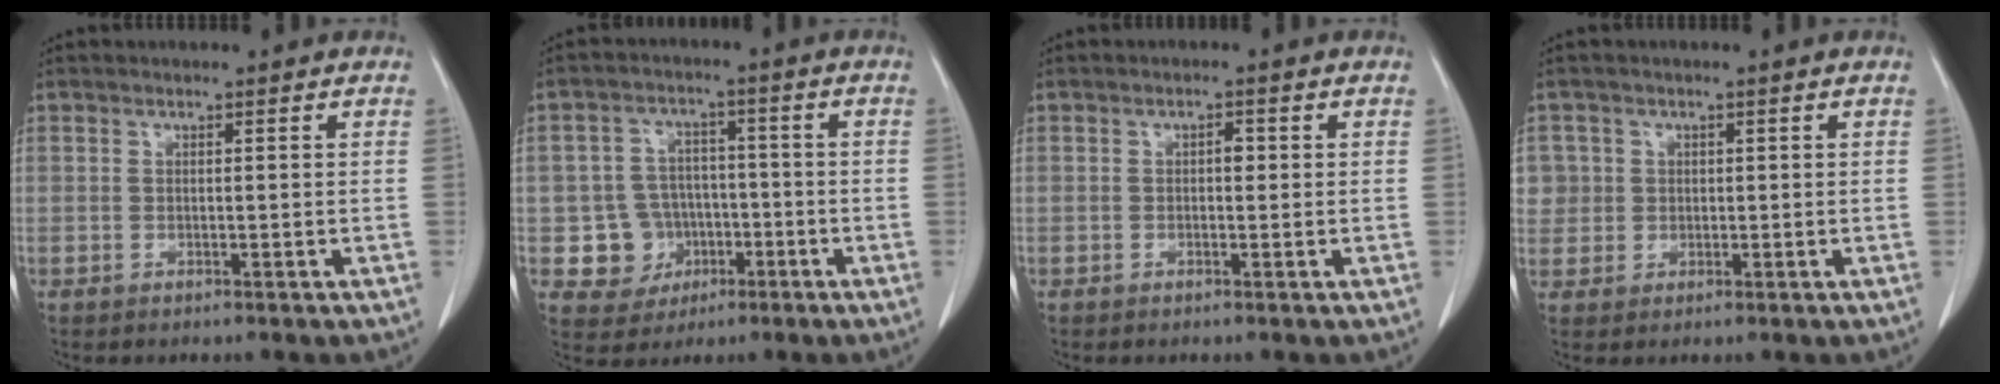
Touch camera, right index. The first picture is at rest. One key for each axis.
{"total": 7.4, "fx": -1.9, "fy": 7.1, "fz": 1.2, "tx": -0.018, "ty": 0.015, "tz": -0.019}
{"total": 1.3, "fx": 0.2, "fy": 0.7, "fz": 1.1, "tx": -0.012, "ty": 0.005, "tz": 0.004}
{"total": 4.1, "fx": 1.0, "fy": 4.0, "fz": -0.1, "tx": 0.021, "ty": 0.011, "tz": 0.024}